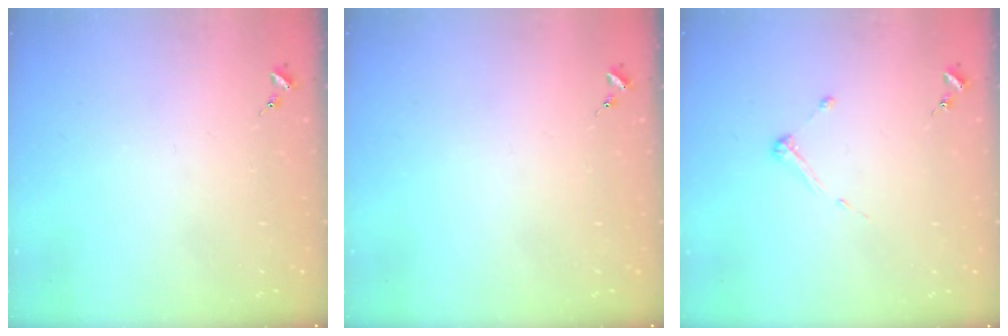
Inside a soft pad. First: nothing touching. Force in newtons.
{"total": 0.0}
{"total": 3.2, "press": 3.2, "slide": 0.4}